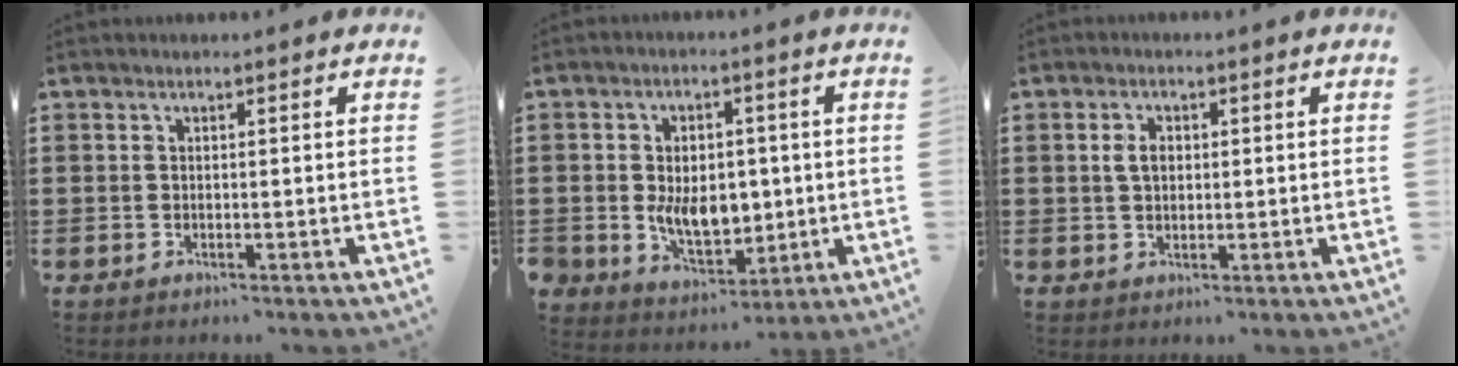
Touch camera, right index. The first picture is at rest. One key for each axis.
{"total": 7.3, "fx": -0.4, "fy": 5.6, "fz": 4.8, "tx": -0.086, "ty": 0.004, "tz": -0.005}
{"total": 2.8, "fx": 0.5, "fy": 1.8, "fz": 2.1, "tx": -0.045, "ty": 0.010, "tz": 0.008}